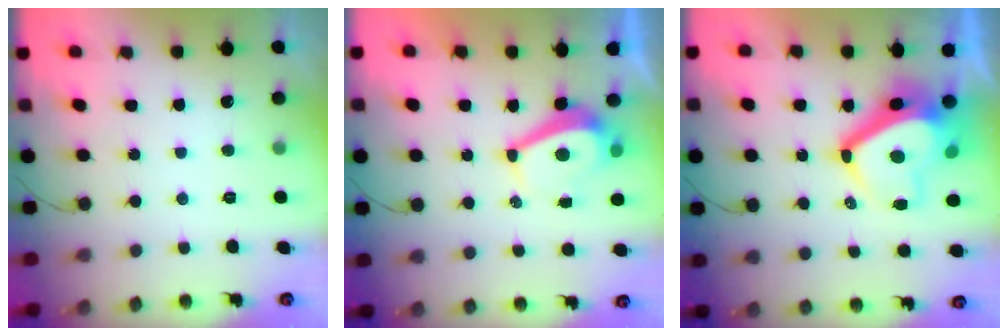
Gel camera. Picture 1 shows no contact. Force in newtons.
{"total": 5.0, "press": 5.0, "slide": 0.6}
{"total": 14.2, "press": 14.2, "slide": 1.4}